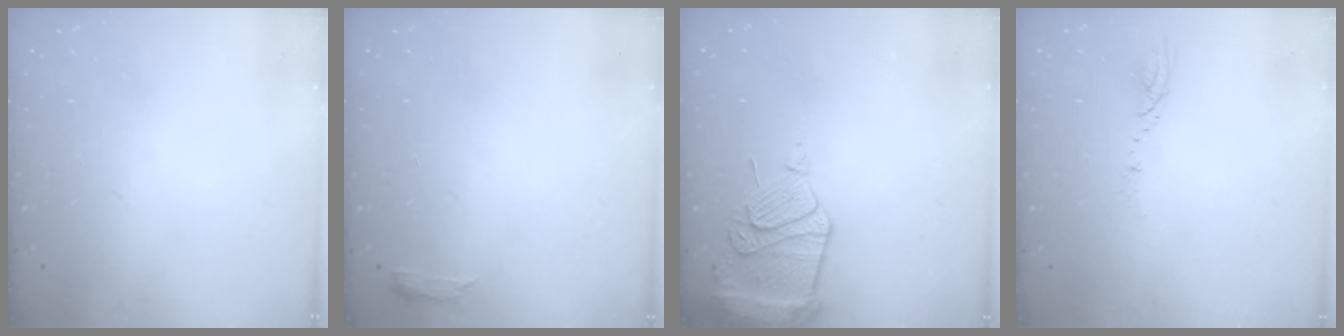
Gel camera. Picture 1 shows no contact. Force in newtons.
{"total": 2.8, "press": 2.8, "slide": 0.5}
{"total": 13.6, "press": 13.5, "slide": 1.5}
{"total": 3.6, "press": 3.6, "slide": 0.4}